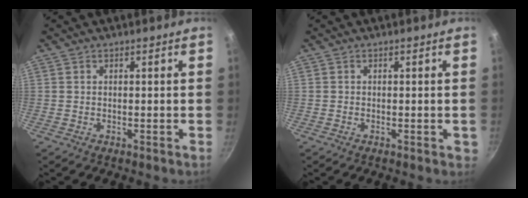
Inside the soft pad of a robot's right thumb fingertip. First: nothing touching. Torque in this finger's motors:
{"motor_torque": [0.41, 0.32, 0.35, 0.36, 0.01]}